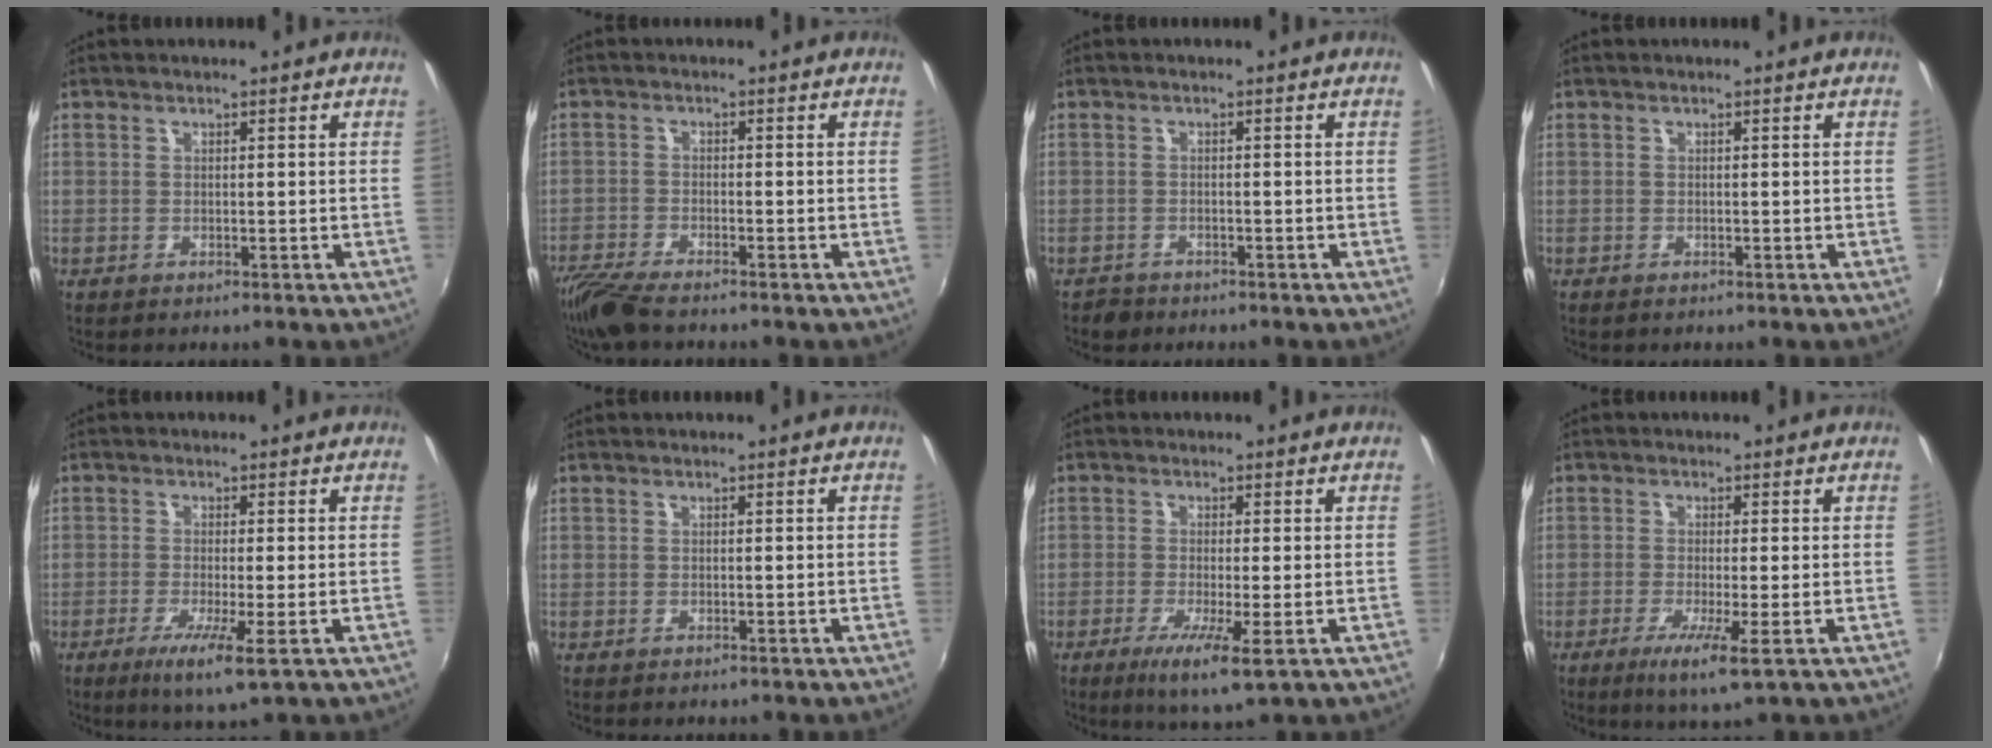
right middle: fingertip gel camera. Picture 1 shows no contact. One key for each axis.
{"total": 6.3, "fx": -5.4, "fy": 0.7, "fz": 3.1, "tx": -0.087, "ty": -0.024, "tz": -0.103}
{"total": 1.8, "fx": -1.6, "fy": 1.0, "fz": 0.1, "tx": -0.009, "ty": -0.001, "tz": -0.028}
{"total": 0.0}
{"total": 5.8, "fx": -2.3, "fy": -0.2, "fz": 5.3, "tx": -0.112, "ty": -0.019, "tz": -0.043}
{"total": 0.0}
{"total": 6.3, "fx": -2.4, "fy": 0.1, "fz": 5.9, "tx": -0.121, "ty": -0.021, "tz": -0.043}
{"total": 5.3, "fx": -2.0, "fy": -0.3, "fz": 4.9, "tx": -0.102, "ty": -0.017, "tz": -0.037}